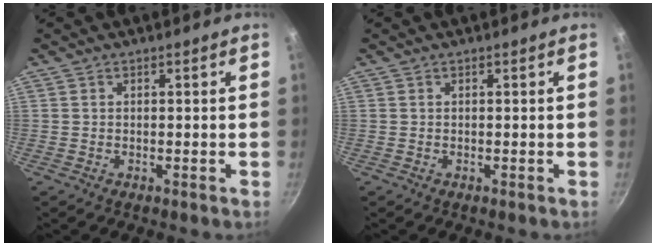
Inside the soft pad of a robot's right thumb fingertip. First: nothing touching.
{"total": 0.0}